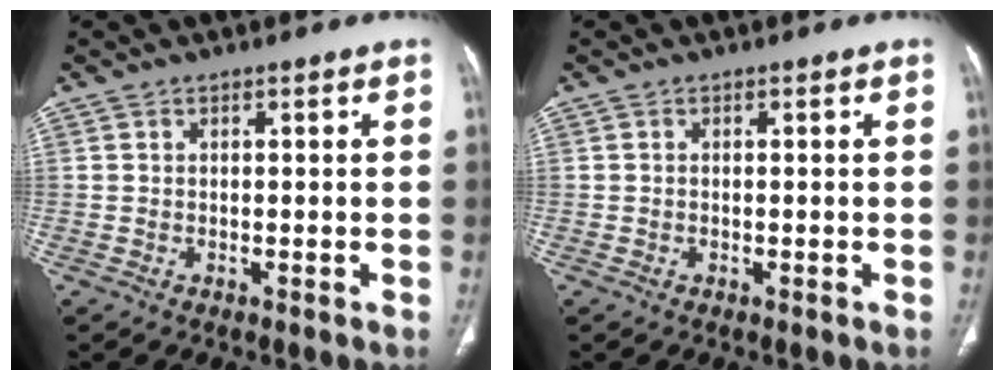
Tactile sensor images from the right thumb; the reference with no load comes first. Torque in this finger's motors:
{"motor_torque": [-0.46, 0.40, -0.51, 0.39, 0.05]}